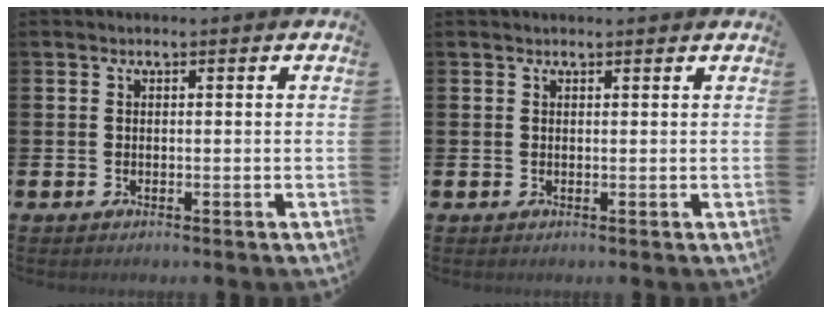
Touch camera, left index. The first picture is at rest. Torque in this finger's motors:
{"motor_torque": [0.38, -0.54, 0.02, 0.01]}